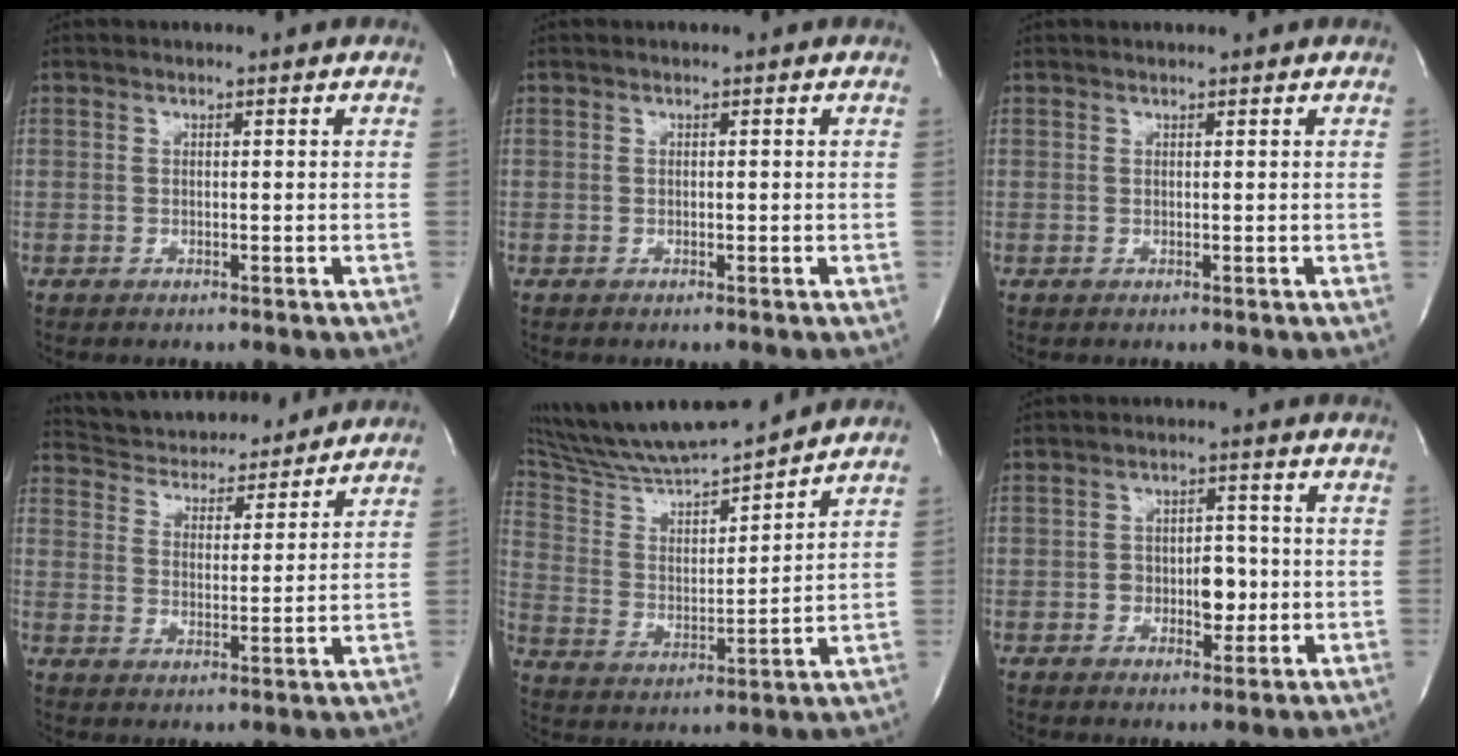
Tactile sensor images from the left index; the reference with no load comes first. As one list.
[{"total": 0.0}, {"total": 1.0, "force": [0.9, 0.0, 0.4], "torque": [-0.007, 0.010, 0.016]}, {"total": 15.6, "force": [14.8, 3.7, 3.6], "torque": [-0.059, 0.016, 0.220]}, {"total": 17.5, "force": [16.3, 1.0, 6.4], "torque": [-0.121, 0.004, 0.287]}, {"total": 5.0, "force": [-1.0, 3.0, 3.9], "torque": [-0.049, 0.009, -0.009]}]